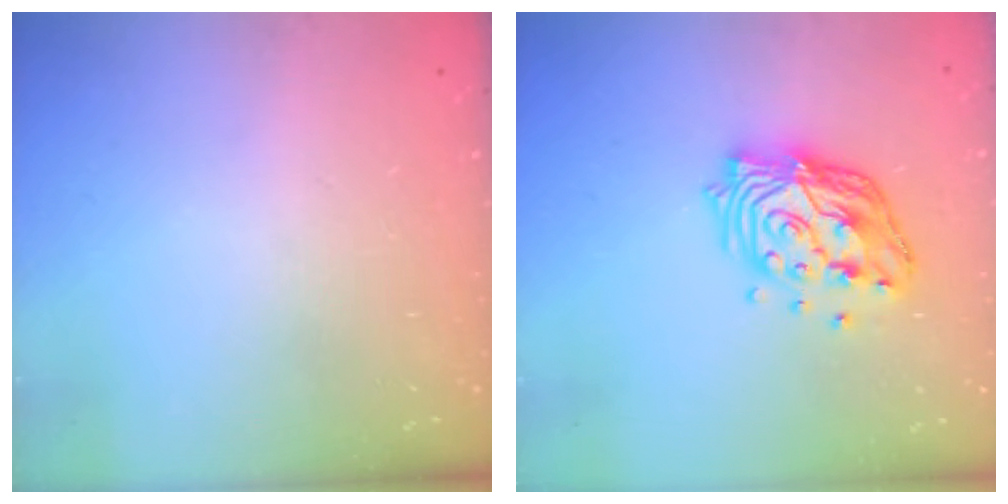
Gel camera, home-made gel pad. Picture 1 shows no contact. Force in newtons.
{"total": 14.8, "press": 14.7, "slide": 1.5}